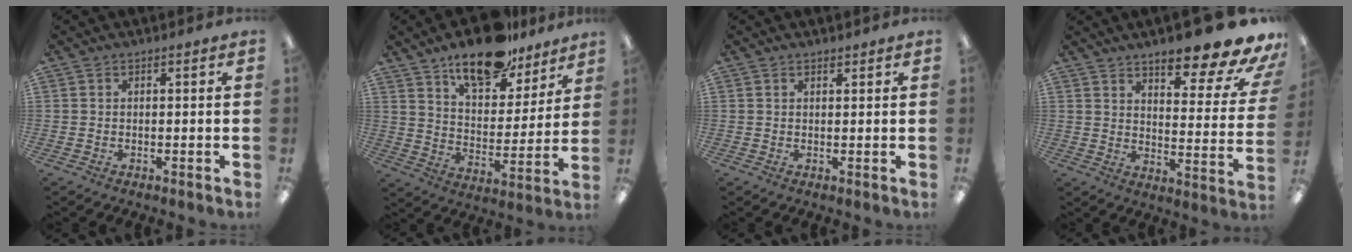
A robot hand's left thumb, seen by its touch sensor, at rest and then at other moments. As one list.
[{"total": 16.9, "force": [13.0, 7.2, 8.1], "torque": [-0.121, -0.075, 0.224]}, {"total": 1.0, "force": [0.9, 0.4, 0.2], "torque": [0.003, -0.004, 0.016]}, {"total": 15.0, "force": [11.8, 3.2, 8.6], "torque": [-0.111, -0.092, 0.190]}]